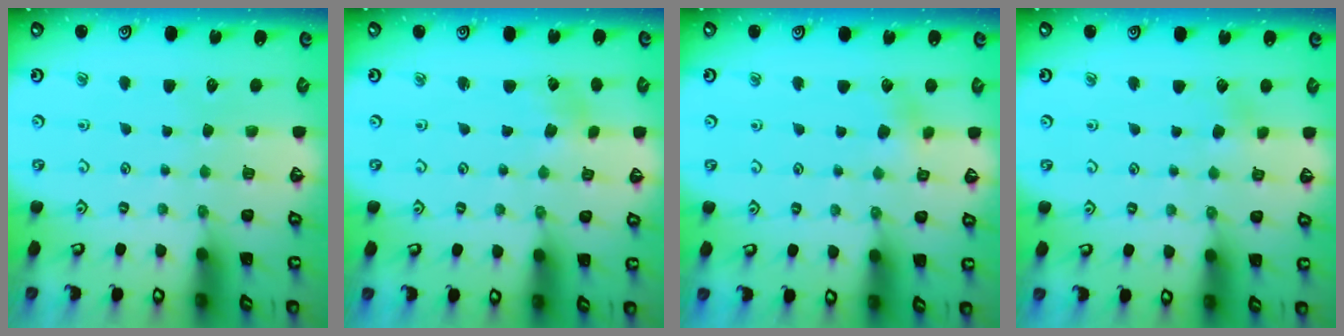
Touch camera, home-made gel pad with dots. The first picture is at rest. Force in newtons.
{"total": 2.7, "press": 2.7, "slide": 0.3}
{"total": 3.6, "press": 3.6, "slide": 0.4}
{"total": 1.9, "press": 1.9, "slide": 0.2}